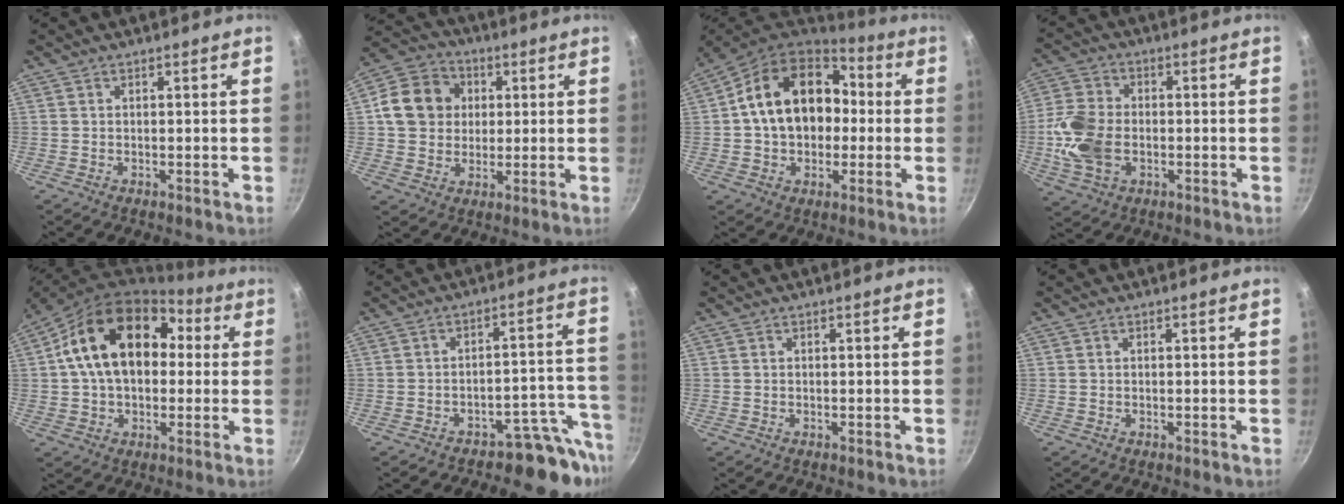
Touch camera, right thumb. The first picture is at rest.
{"total": 12.1, "force": [2.1, 10.5, 5.7], "torque": [-0.078, 0.014, 0.024]}
{"total": 18.9, "force": [1.7, 14.1, 12.5], "torque": [-0.182, 0.040, 0.021]}
{"total": 11.5, "force": [-1.9, 7.9, 8.1], "torque": [-0.156, 0.013, -0.043]}
{"total": 19.2, "force": [3.4, 13.2, 13.5], "torque": [-0.197, 0.040, 0.044]}
{"total": 8.4, "force": [-7.1, 3.3, 3.2], "torque": [0.020, 0.083, -0.103]}
{"total": 0.0}
{"total": 0.0}